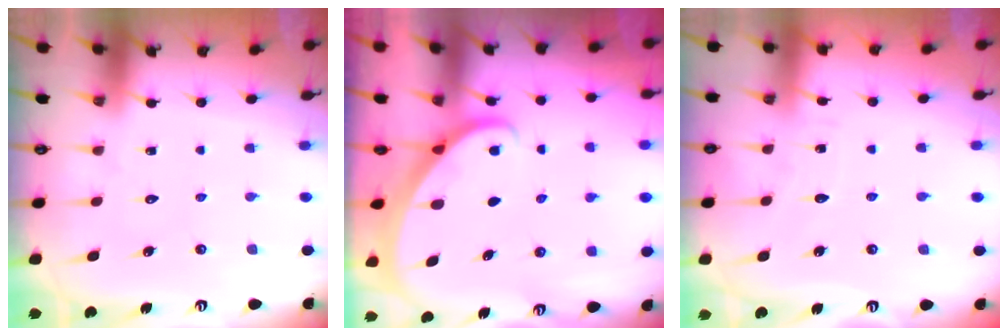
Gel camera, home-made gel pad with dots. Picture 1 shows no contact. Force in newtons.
{"total": 1.9, "press": 1.9, "slide": 0.0}
{"total": 3.8, "press": 3.8, "slide": 0.4}